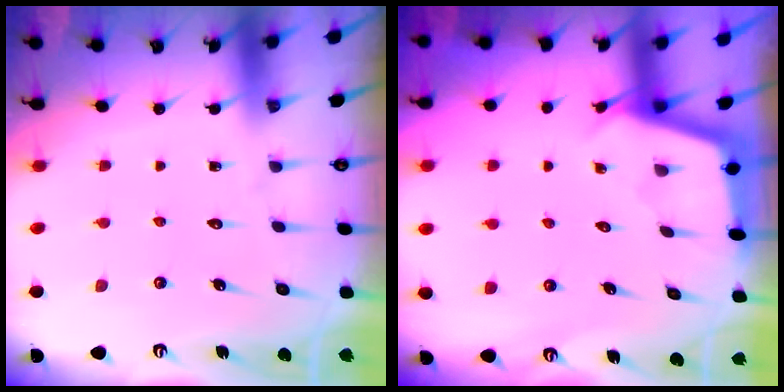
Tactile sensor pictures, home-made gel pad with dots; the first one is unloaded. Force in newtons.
{"total": 2.7, "press": 2.7, "slide": 0.3}